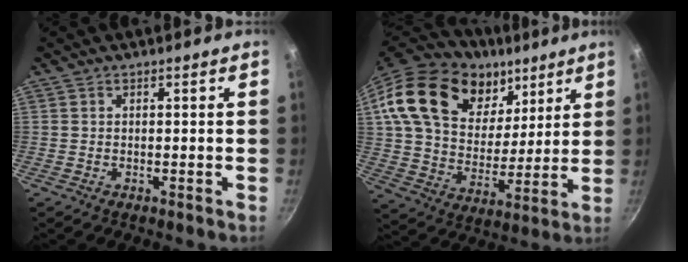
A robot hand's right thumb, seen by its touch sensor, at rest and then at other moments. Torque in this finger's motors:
{"motor_torque": [2.00, 3.00, 0.43, -0.14, 0.17]}